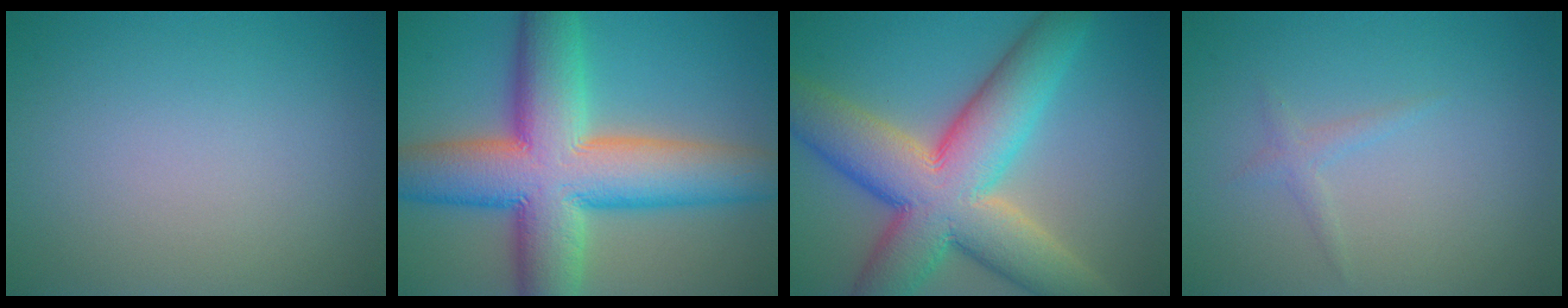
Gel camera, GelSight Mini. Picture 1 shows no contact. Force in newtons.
{"total": 14.2, "press": 14.2, "slide": 0.8}
{"total": 12.7, "press": 12.6, "slide": 1.0}
{"total": 1.0, "press": 1.0, "slide": 0.1}